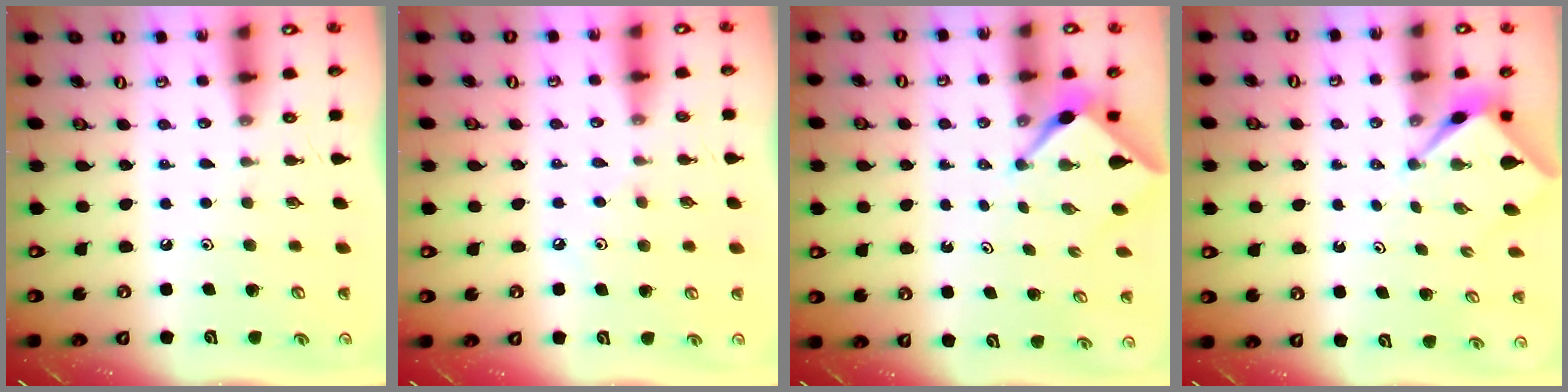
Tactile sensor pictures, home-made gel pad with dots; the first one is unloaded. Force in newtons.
{"total": 4.0, "press": 4.0, "slide": 0.6}
{"total": 2.4, "press": 2.4, "slide": 0.2}
{"total": 2.6, "press": 2.6, "slide": 0.3}